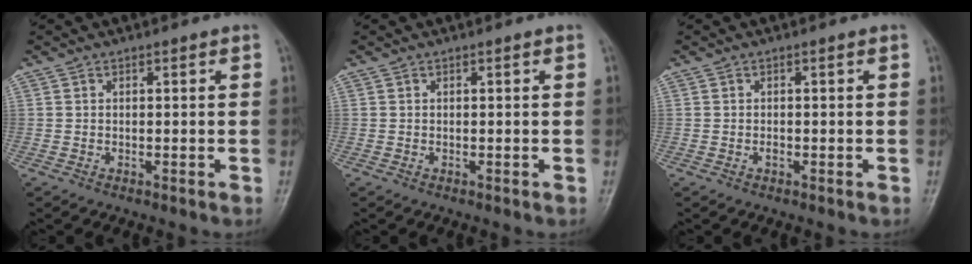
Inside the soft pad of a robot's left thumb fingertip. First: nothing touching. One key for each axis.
{"total": 0.0}
{"total": 0.6, "fx": -0.2, "fy": 0.3, "fz": 0.5, "tx": -0.006, "ty": 0.001, "tz": -0.004}